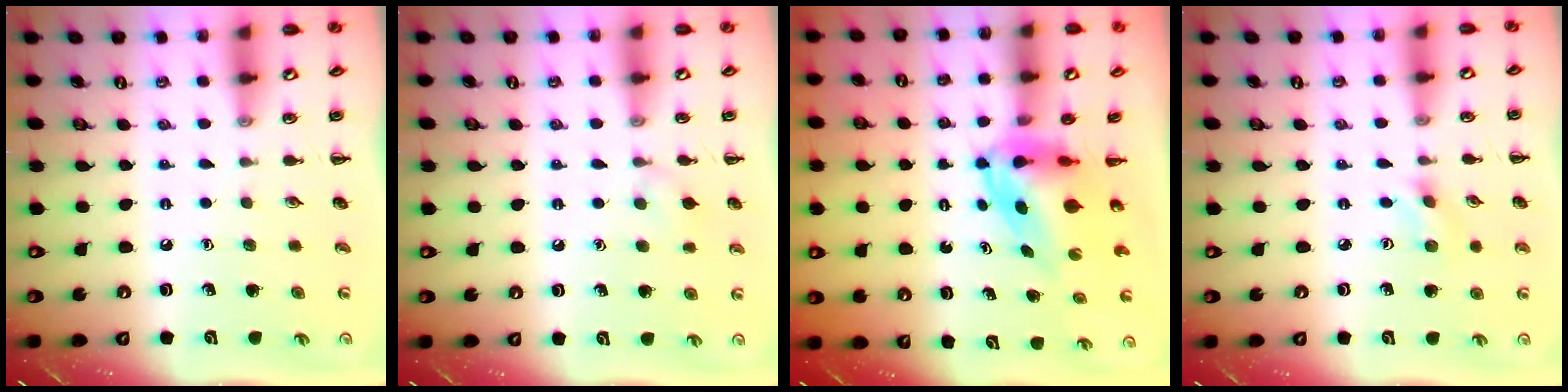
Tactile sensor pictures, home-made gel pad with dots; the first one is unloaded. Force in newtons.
{"total": 6.2, "press": 5.8, "slide": 2.1}
{"total": 4.8, "press": 4.6, "slide": 1.3}
{"total": 1.4, "press": 1.3, "slide": 0.5}